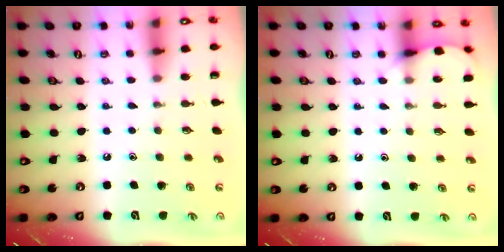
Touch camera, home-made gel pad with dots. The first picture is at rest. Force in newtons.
{"total": 3.9, "press": 3.9, "slide": 0.3}